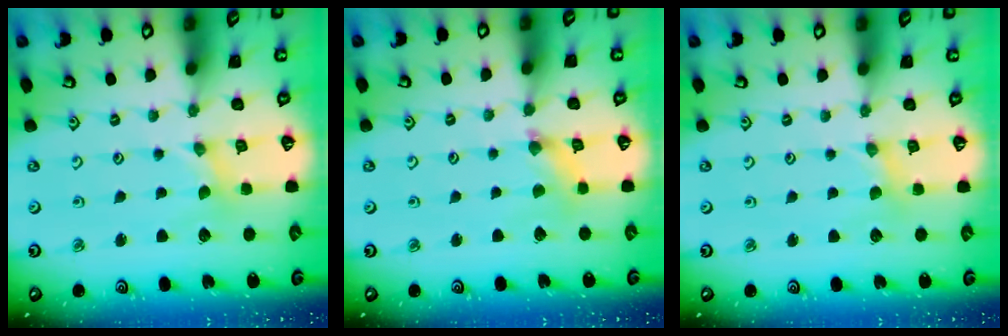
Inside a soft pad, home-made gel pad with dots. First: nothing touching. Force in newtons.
{"total": 2.1, "press": 2.1, "slide": 0.4}
{"total": 1.7, "press": 1.7, "slide": 0.2}